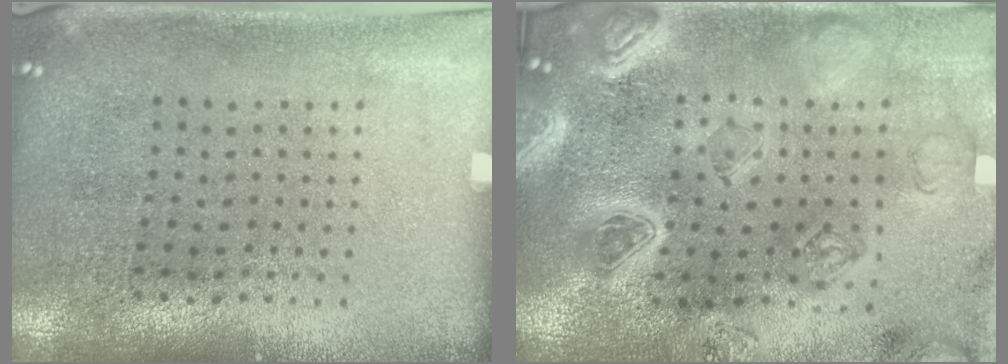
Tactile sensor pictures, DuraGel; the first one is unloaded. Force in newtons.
{"total": 3.7, "press": 3.5, "slide": 1.3}